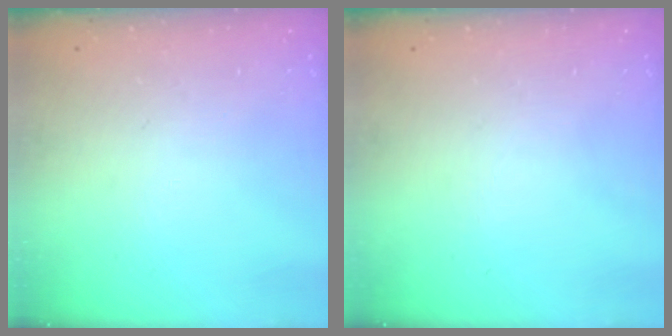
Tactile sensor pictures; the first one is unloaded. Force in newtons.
{"total": 0.0}